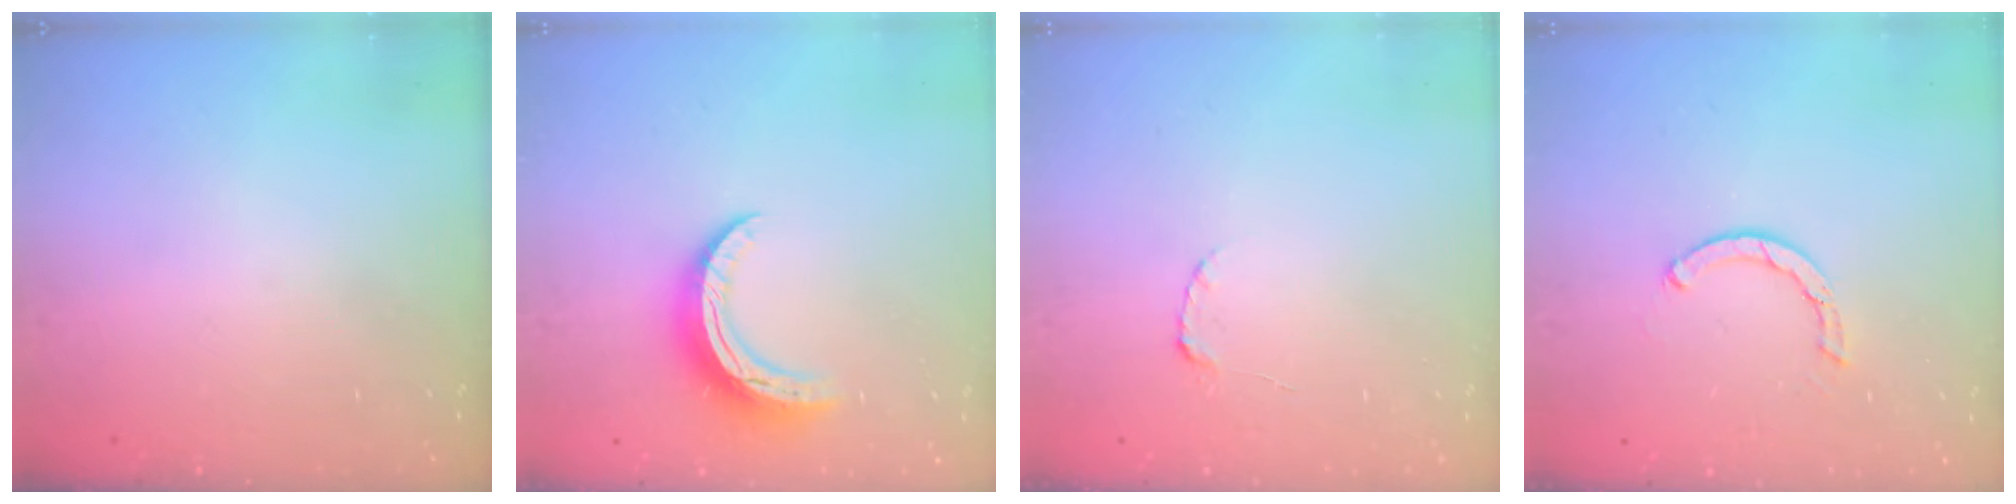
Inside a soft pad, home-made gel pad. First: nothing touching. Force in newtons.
{"total": 9.9, "press": 9.9, "slide": 0.5}
{"total": 2.2, "press": 2.2, "slide": 0.3}
{"total": 2.5, "press": 2.5, "slide": 0.1}